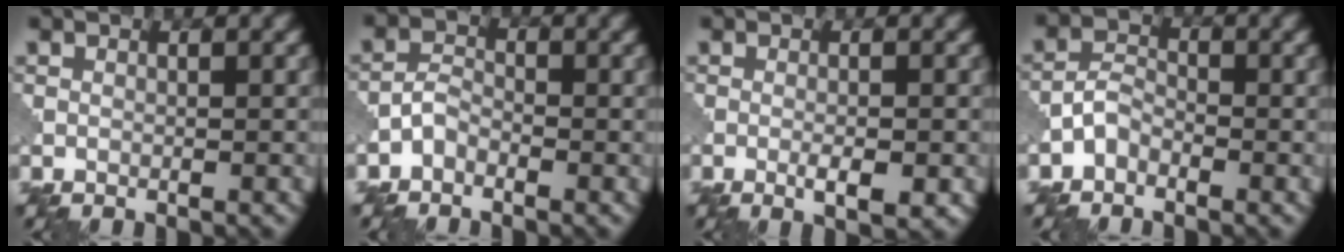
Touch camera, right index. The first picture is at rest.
{"total": 1.7, "force": [-1.3, 0.9, 0.8], "torque": [-0.014, 0.010, -0.031]}
{"total": 2.6, "force": [-1.0, 0.6, 2.3], "torque": [-0.040, -0.002, -0.016]}
{"total": 2.1, "force": [-1.4, 1.1, 0.9], "torque": [-0.017, 0.012, -0.035]}